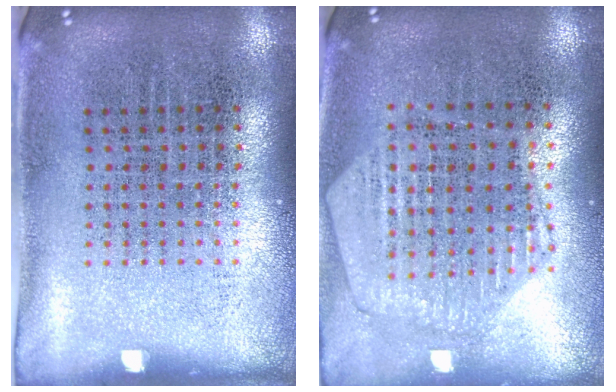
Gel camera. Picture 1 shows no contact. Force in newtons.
{"total": 1.2, "press": 1.2, "slide": 0.2}